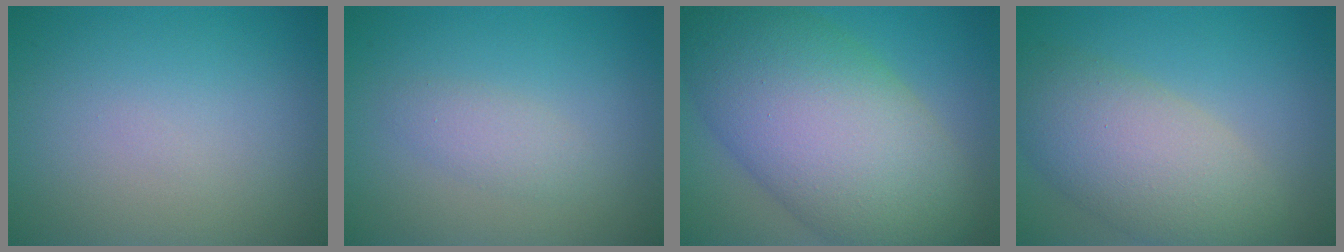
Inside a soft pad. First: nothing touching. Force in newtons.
{"total": 1.7, "press": 1.7, "slide": 0.1}
{"total": 14.3, "press": 14.3, "slide": 0.7}
{"total": 7.1, "press": 7.1, "slide": 0.4}